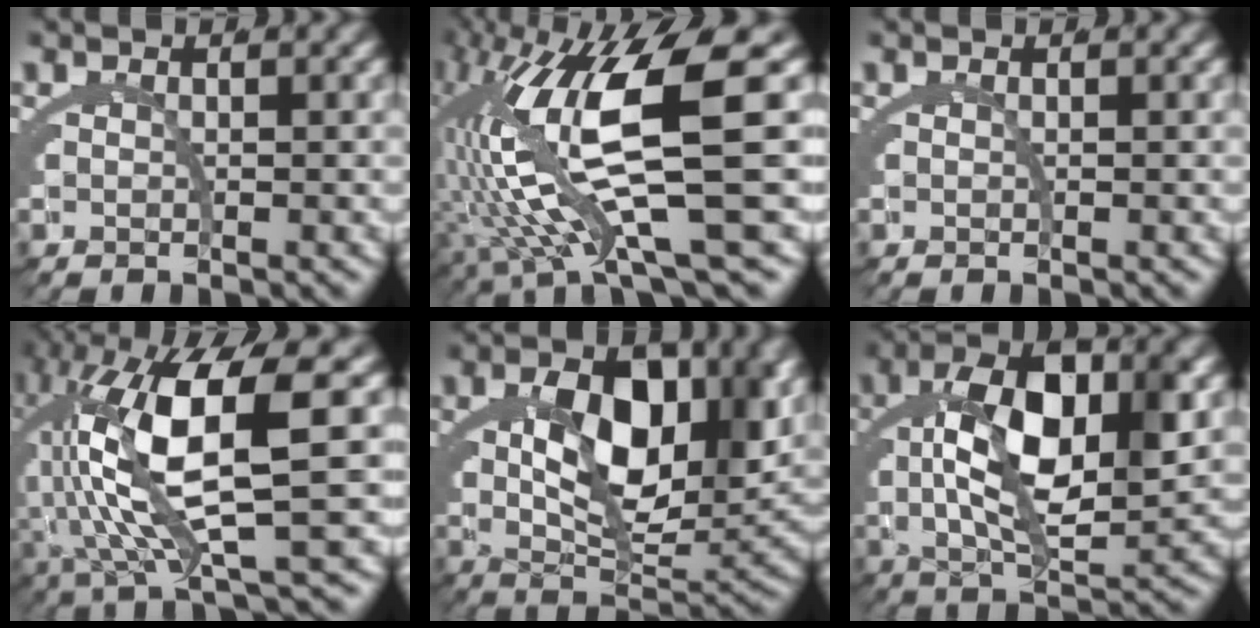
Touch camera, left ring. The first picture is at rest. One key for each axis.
{"total": 14.4, "fx": 0.9, "fy": 5.1, "fz": 13.4, "tx": -0.237, "ty": 0.001, "tz": 0.027}
{"total": 0.0}
{"total": 11.5, "fx": 1.5, "fy": 3.3, "fz": 11.0, "tx": -0.209, "ty": 0.007, "tz": 0.033}
{"total": 10.0, "fx": 2.8, "fy": 4.3, "fz": 8.5, "tx": -0.132, "ty": -0.009, "tz": 0.048}
{"total": 9.5, "fx": 2.3, "fy": 3.3, "fz": 8.7, "tx": -0.133, "ty": 0.012, "tz": 0.034}